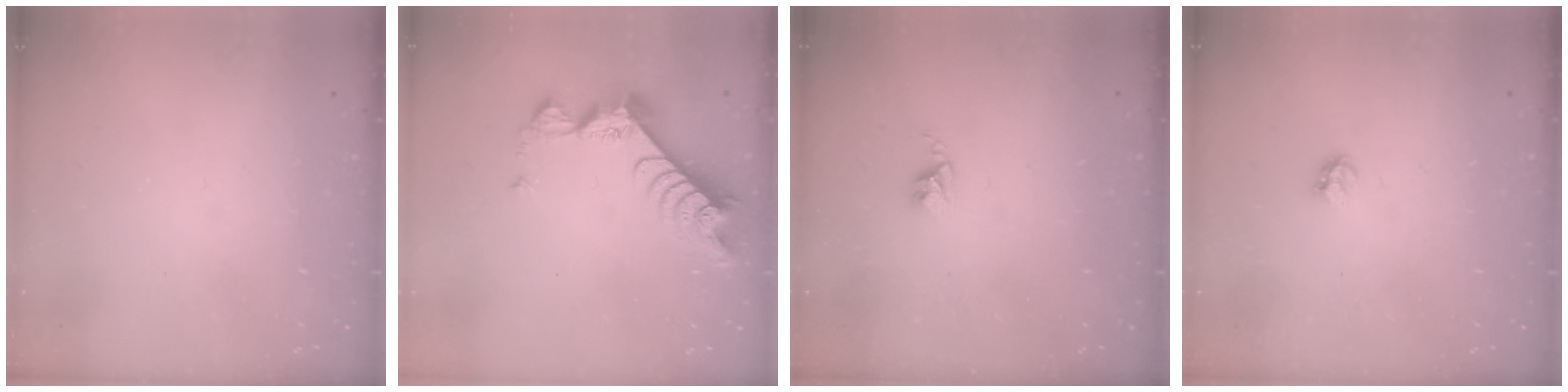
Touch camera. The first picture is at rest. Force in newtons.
{"total": 8.8, "press": 8.7, "slide": 0.9}
{"total": 2.4, "press": 2.4, "slide": 0.3}
{"total": 2.8, "press": 2.8, "slide": 0.5}